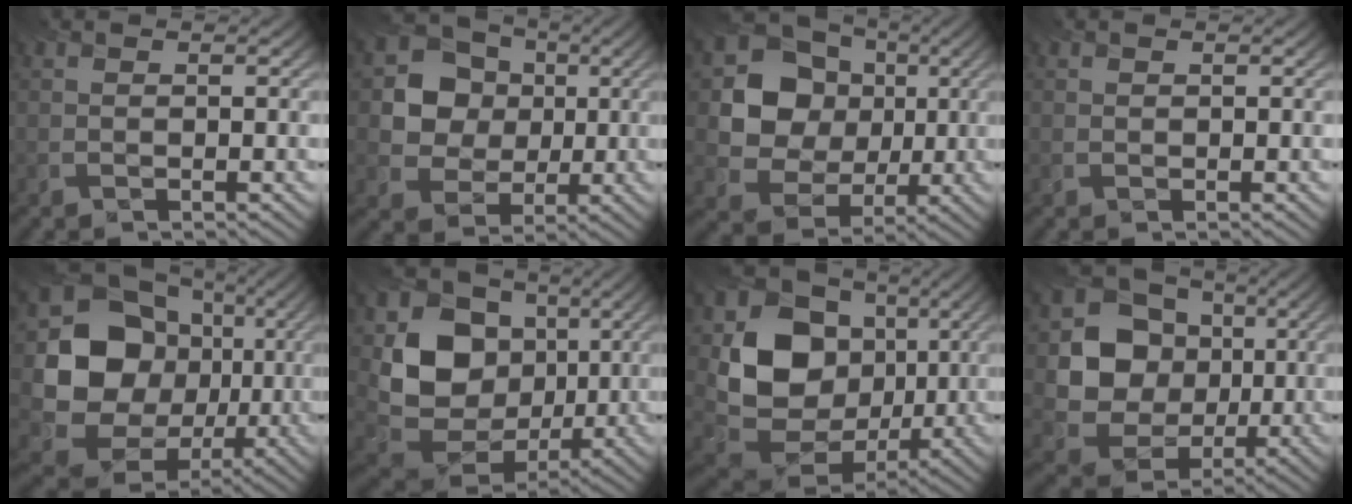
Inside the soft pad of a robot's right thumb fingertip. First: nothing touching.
{"total": 9.1, "force": [1.3, 8.0, 4.1], "torque": [-0.095, -0.004, 0.018]}
{"total": 11.9, "force": [2.0, 10.4, 5.5], "torque": [-0.123, 0.001, 0.027]}
{"total": 0.0}
{"total": 17.8, "force": [0.8, 15.5, 8.7], "torque": [-0.187, -0.028, 0.014]}
{"total": 14.1, "force": [1.7, 11.7, 7.6], "torque": [-0.174, -0.016, 0.034]}
{"total": 15.5, "force": [1.4, 12.8, 8.6], "torque": [-0.196, -0.024, 0.032]}
{"total": 12.1, "force": [1.2, 10.7, 5.5], "torque": [-0.126, -0.012, 0.012]}